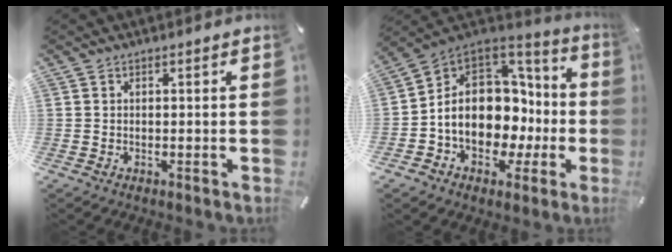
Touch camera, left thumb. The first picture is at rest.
{"total": 15.4, "force": [-1.4, 12.5, 8.8], "torque": [-0.152, -0.015, -0.019]}